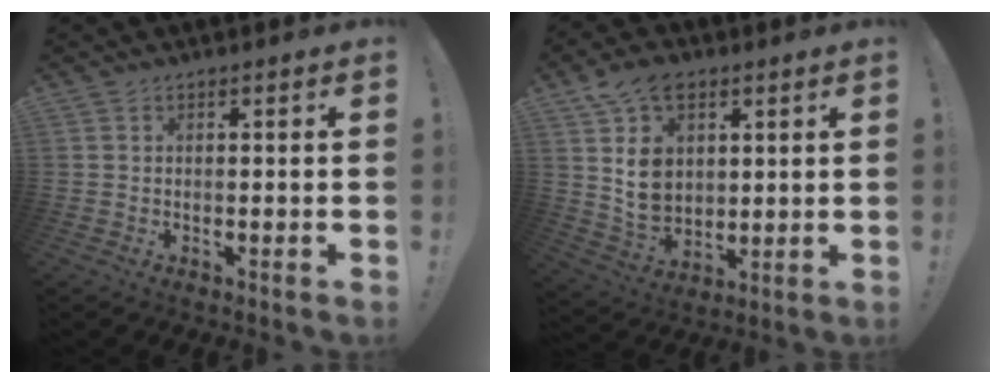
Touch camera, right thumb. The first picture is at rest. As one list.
[{"total": 14.6, "force": [5.7, 10.7, 8.0], "torque": [-0.143, -0.021, 0.110]}]